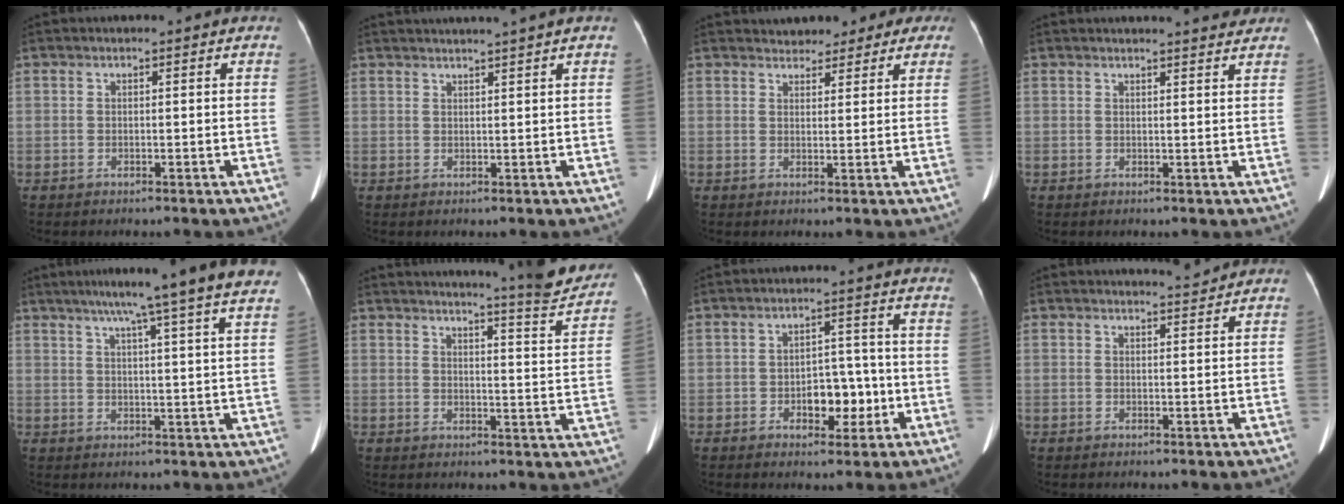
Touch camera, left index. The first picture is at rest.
{"total": 5.1, "force": [4.4, -1.3, 2.3], "torque": [-0.025, 0.018, 0.057]}
{"total": 7.4, "force": [6.2, 3.7, 1.7], "torque": [-0.002, 0.021, 0.066]}
{"total": 5.7, "force": [5.4, 0.1, 1.7], "torque": [-0.021, 0.004, 0.052]}
{"total": 17.9, "force": [14.9, -1.4, 9.8], "torque": [-0.152, -0.003, 0.181]}
{"total": 11.8, "force": [11.3, -0.7, 3.6], "torque": [-0.046, -0.046, 0.128]}
{"total": 5.7, "force": [-1.8, 3.3, 4.3], "torque": [-0.056, 0.014, -0.024]}
{"total": 2.0, "force": [2.0, -0.4, 0.0], "torque": [-0.003, -0.007, 0.033]}